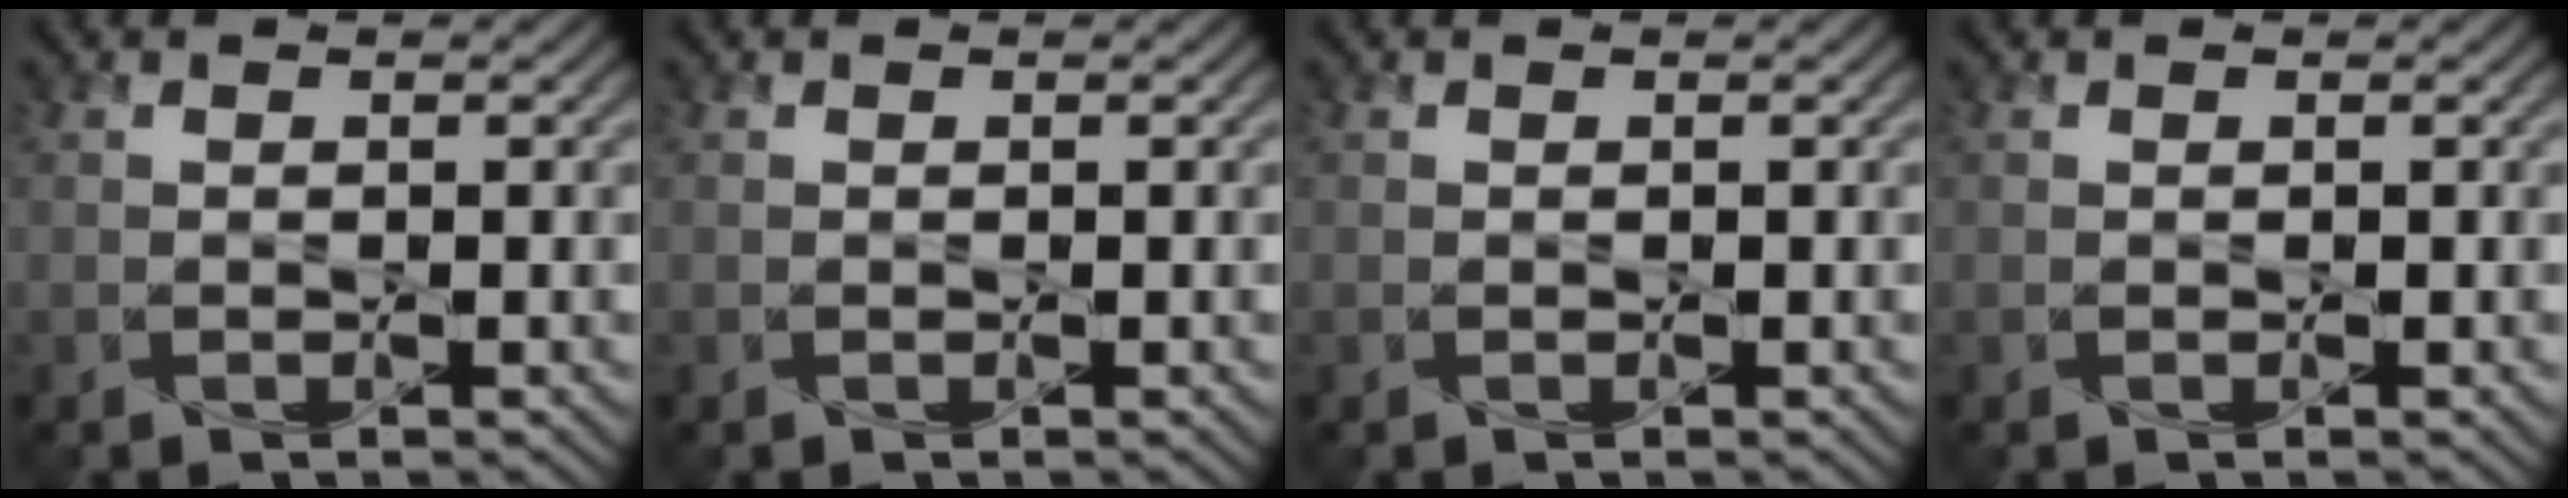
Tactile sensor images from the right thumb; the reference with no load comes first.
{"total": 0.0}
{"total": 0.0}
{"total": 0.0}